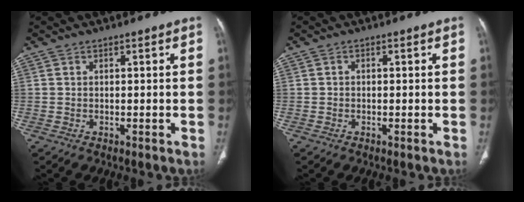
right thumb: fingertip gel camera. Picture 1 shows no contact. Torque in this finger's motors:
{"motor_torque": [-0.38, 0.16, -0.53, 0.20, -0.02]}